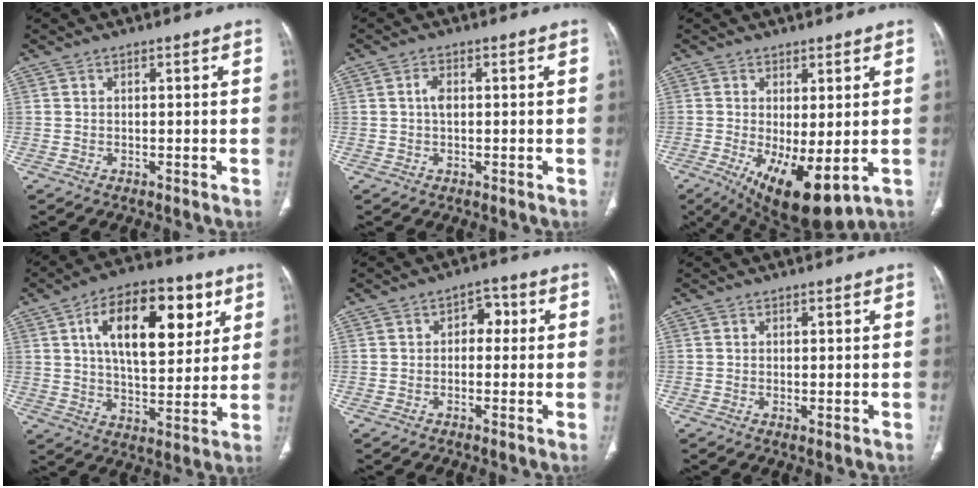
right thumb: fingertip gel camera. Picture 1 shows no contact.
{"total": 2.3, "force": [0.3, 1.3, 1.9], "torque": [-0.037, 0.005, 0.002]}
{"total": 11.8, "force": [-2.8, 4.5, 10.5], "torque": [-0.169, -0.023, -0.024]}
{"total": 19.5, "force": [7.0, 9.9, 15.2], "torque": [-0.197, -0.013, 0.111]}
{"total": 4.0, "force": [0.3, 2.8, 2.8], "torque": [-0.012, 0.012, -0.007]}
{"total": 0.9, "force": [-0.2, 0.3, 0.8], "torque": [-0.020, -0.006, -0.002]}